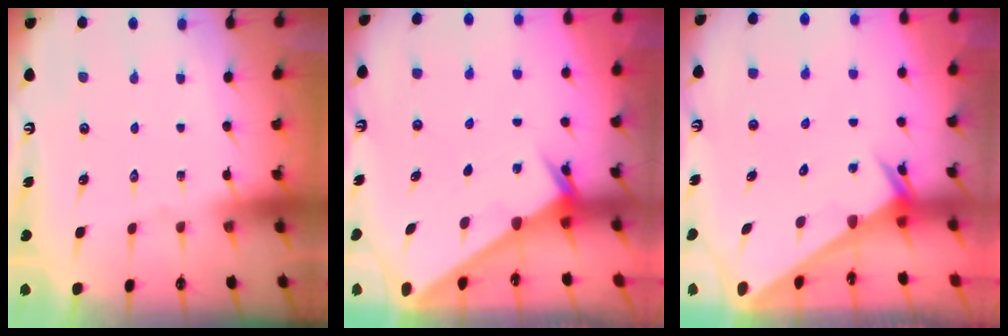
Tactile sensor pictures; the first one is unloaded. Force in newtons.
{"total": 2.0, "press": 2.0, "slide": 0.1}
{"total": 2.4, "press": 2.4, "slide": 0.0}